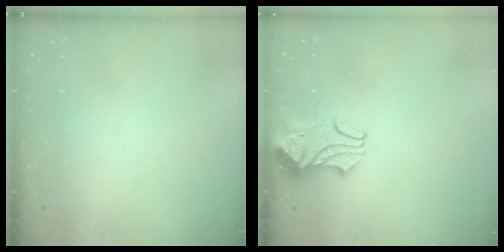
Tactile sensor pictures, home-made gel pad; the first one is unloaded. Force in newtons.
{"total": 2.0, "press": 1.8, "slide": 0.8}